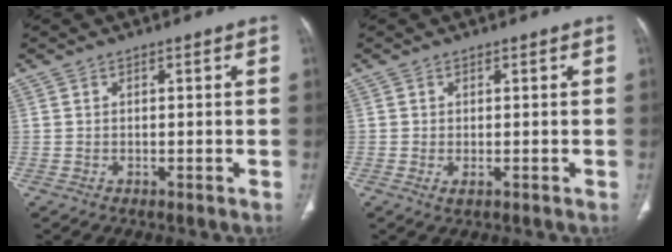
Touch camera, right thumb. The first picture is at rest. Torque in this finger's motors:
{"motor_torque": [-0.10, 0.03, -0.14, -0.22, -0.02]}